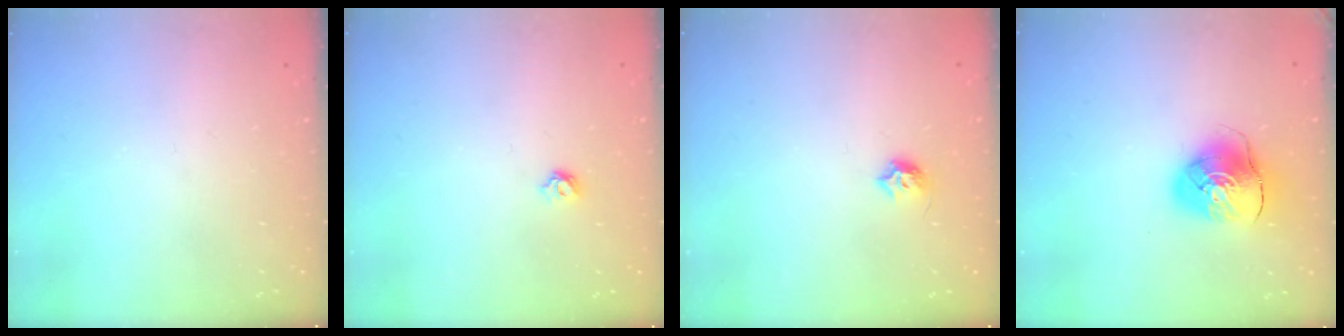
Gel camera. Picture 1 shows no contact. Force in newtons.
{"total": 4.8, "press": 4.8, "slide": 0.8}
{"total": 5.7, "press": 5.6, "slide": 1.0}
{"total": 9.8, "press": 9.7, "slide": 1.6}